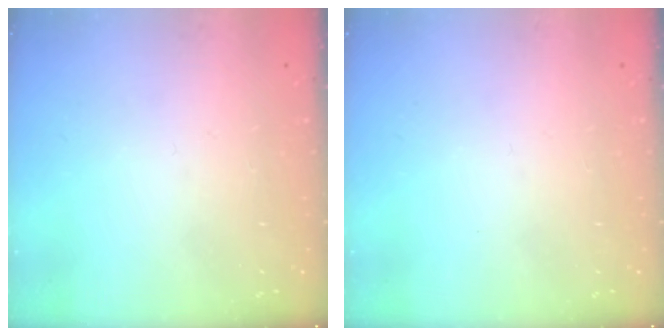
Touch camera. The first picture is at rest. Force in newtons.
{"total": 0.0}